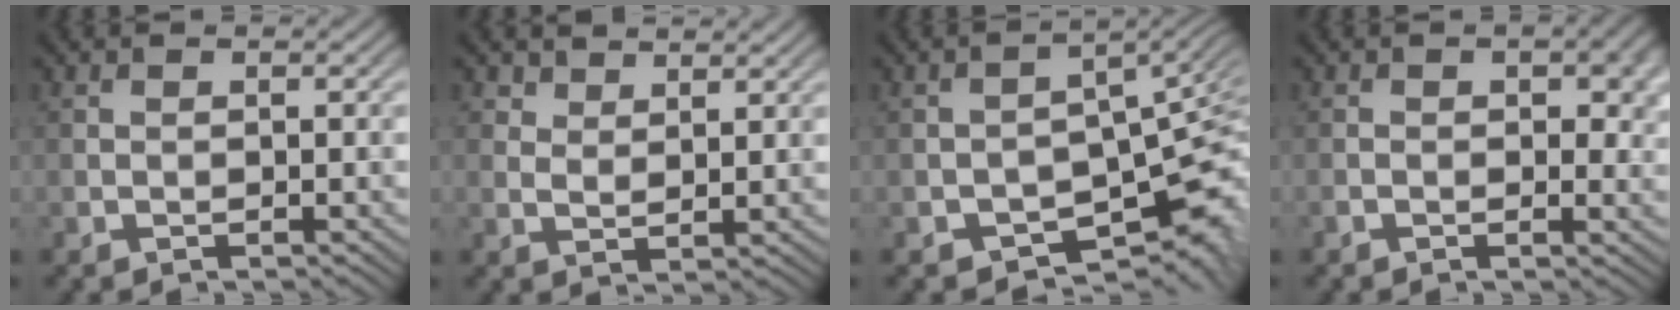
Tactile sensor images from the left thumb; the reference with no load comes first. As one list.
[{"total": 3.3, "force": [2.9, 1.2, 1.0], "torque": [-0.019, -0.008, 0.061]}, {"total": 9.6, "force": [-5.1, 4.8, 6.6], "torque": [-0.083, -0.025, -0.076]}, {"total": 4.3, "force": [0.3, 2.1, 3.7], "torque": [-0.050, -0.002, 0.006]}]